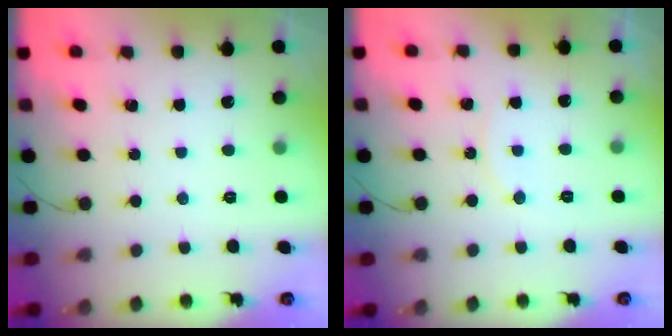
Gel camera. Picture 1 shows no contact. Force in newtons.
{"total": 4.8, "press": 4.7, "slide": 0.4}